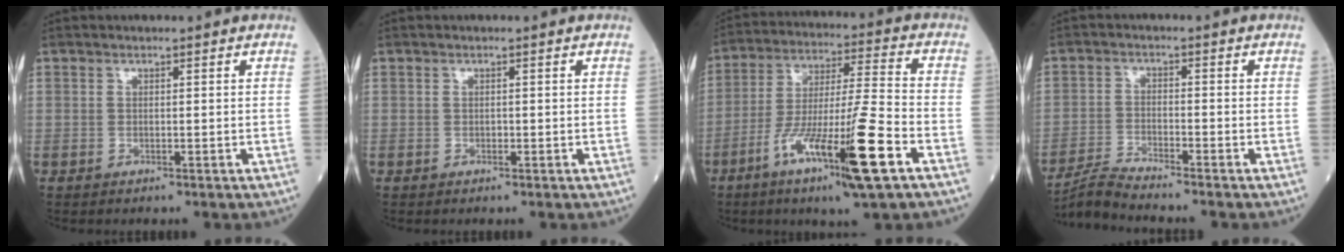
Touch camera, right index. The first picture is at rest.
{"total": 0.0}
{"total": 16.6, "force": [-7.7, 0.2, 14.6], "torque": [-0.280, -0.024, -0.132]}
{"total": 5.0, "force": [-4.6, -1.7, 0.7], "torque": [-0.022, -0.022, -0.091]}